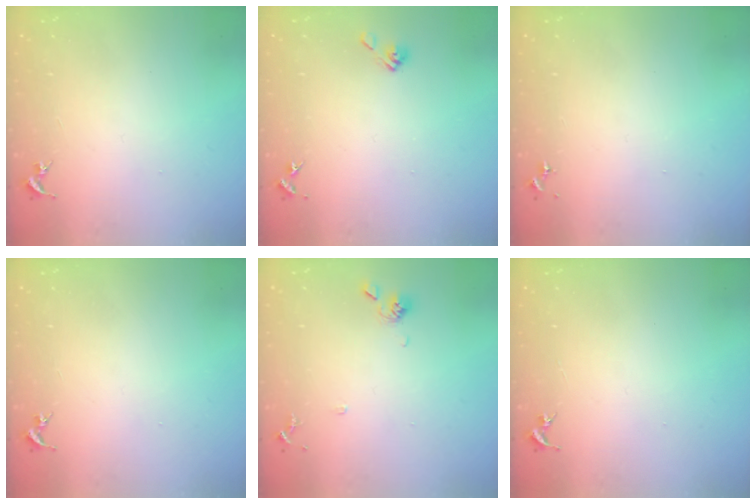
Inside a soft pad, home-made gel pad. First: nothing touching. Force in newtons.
{"total": 5.2, "press": 4.6, "slide": 2.4}
{"total": 0.0}
{"total": 0.0}
{"total": 7.3, "press": 7.0, "slide": 2.0}
{"total": 0.0}